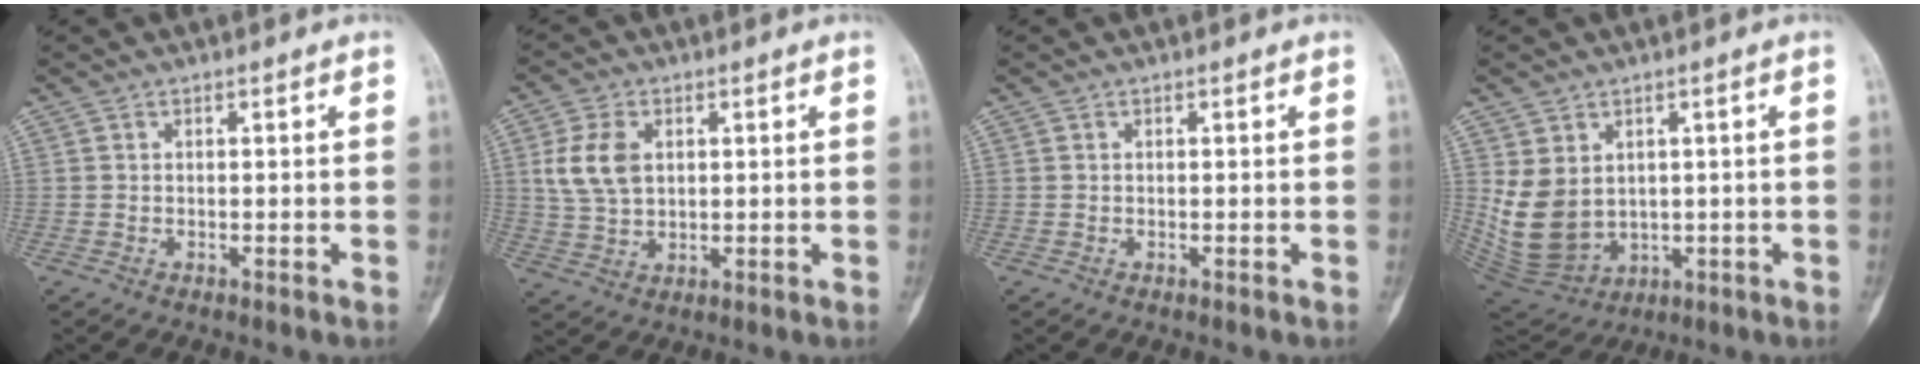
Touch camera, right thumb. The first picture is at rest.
{"total": 8.2, "force": [2.0, 5.4, 5.8], "torque": [-0.113, -0.002, 0.045]}
{"total": 0.0}
{"total": 10.6, "force": [1.3, 8.5, 6.3], "torque": [-0.102, -0.009, 0.058]}